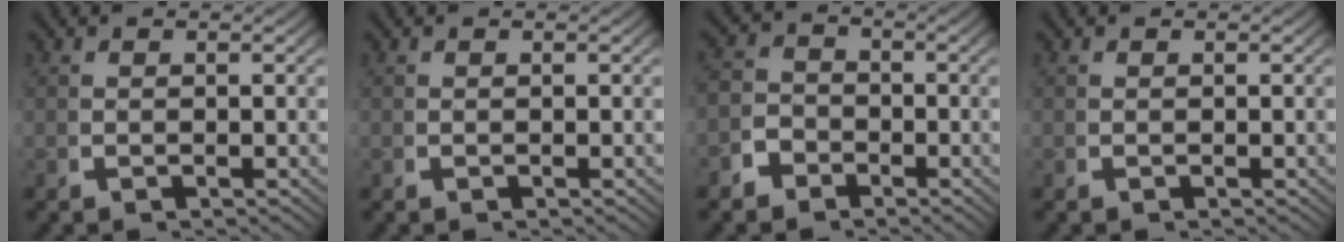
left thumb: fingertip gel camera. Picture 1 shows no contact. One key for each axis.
{"total": 0.0}
{"total": 3.1, "fx": -1.8, "fy": 2.4, "fz": 0.8, "tx": -0.007, "ty": -0.011, "tz": -0.032}
{"total": 0.0}